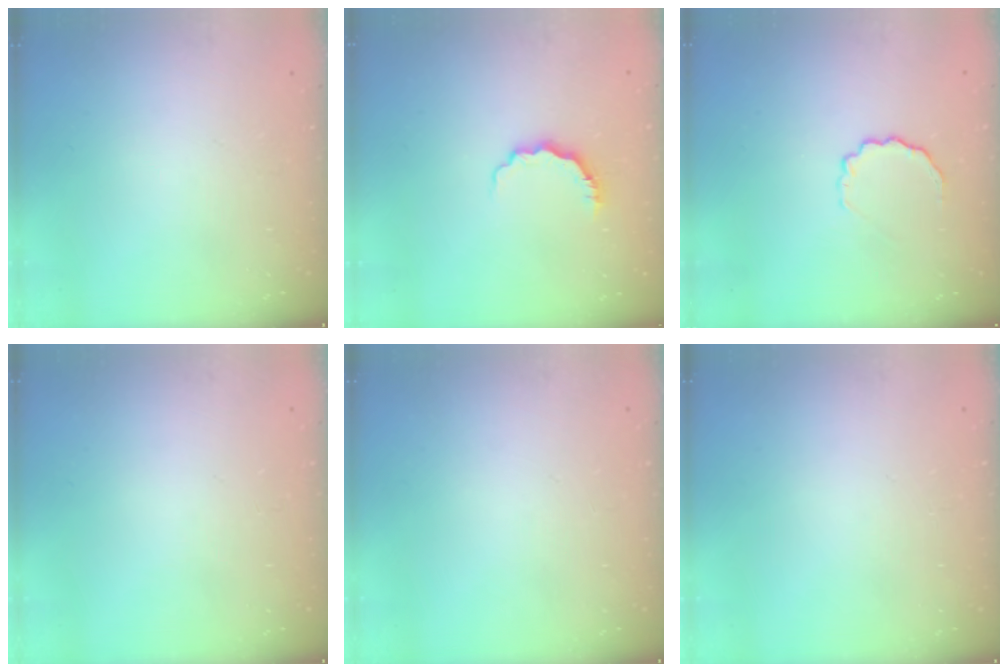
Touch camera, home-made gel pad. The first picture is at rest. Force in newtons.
{"total": 6.3, "press": 6.2, "slide": 1.0}
{"total": 5.6, "press": 5.5, "slide": 1.1}
{"total": 0.0}
{"total": 0.0}
{"total": 0.0}